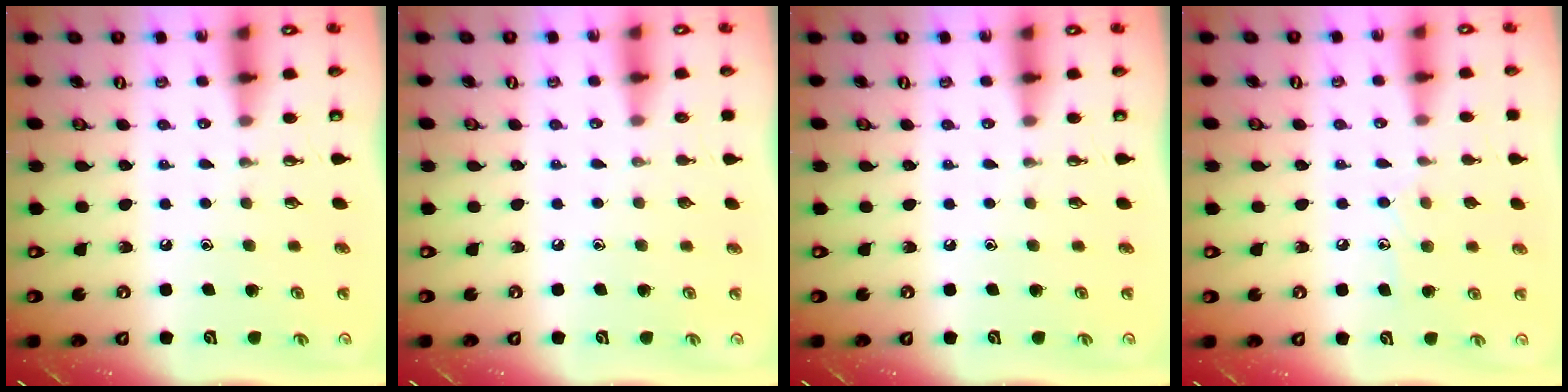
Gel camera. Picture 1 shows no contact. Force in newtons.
{"total": 0.0}
{"total": 0.0}
{"total": 7.6, "press": 7.6, "slide": 0.4}